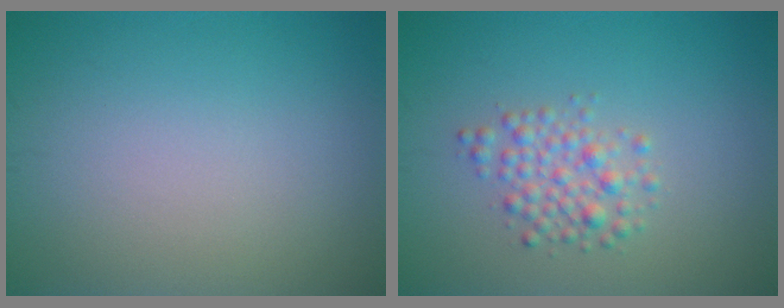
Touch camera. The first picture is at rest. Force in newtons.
{"total": 2.6, "press": 2.6, "slide": 0.1}